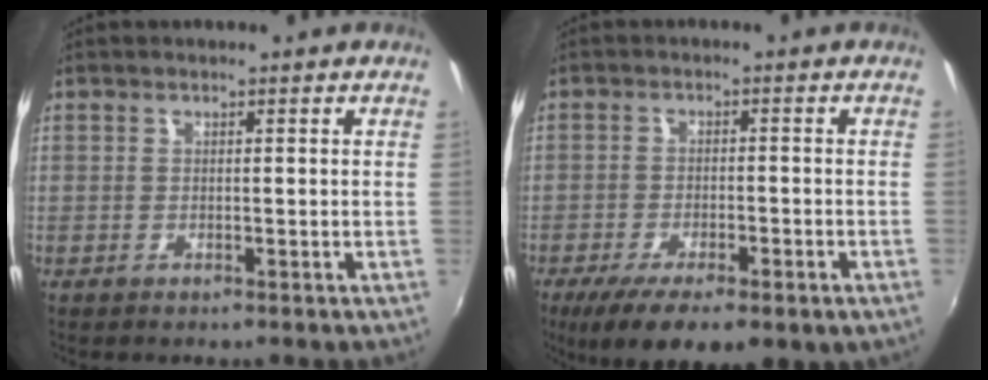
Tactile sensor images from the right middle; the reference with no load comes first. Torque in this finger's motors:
{"motor_torque": [1.34, -0.79, 0.34, 0.18]}